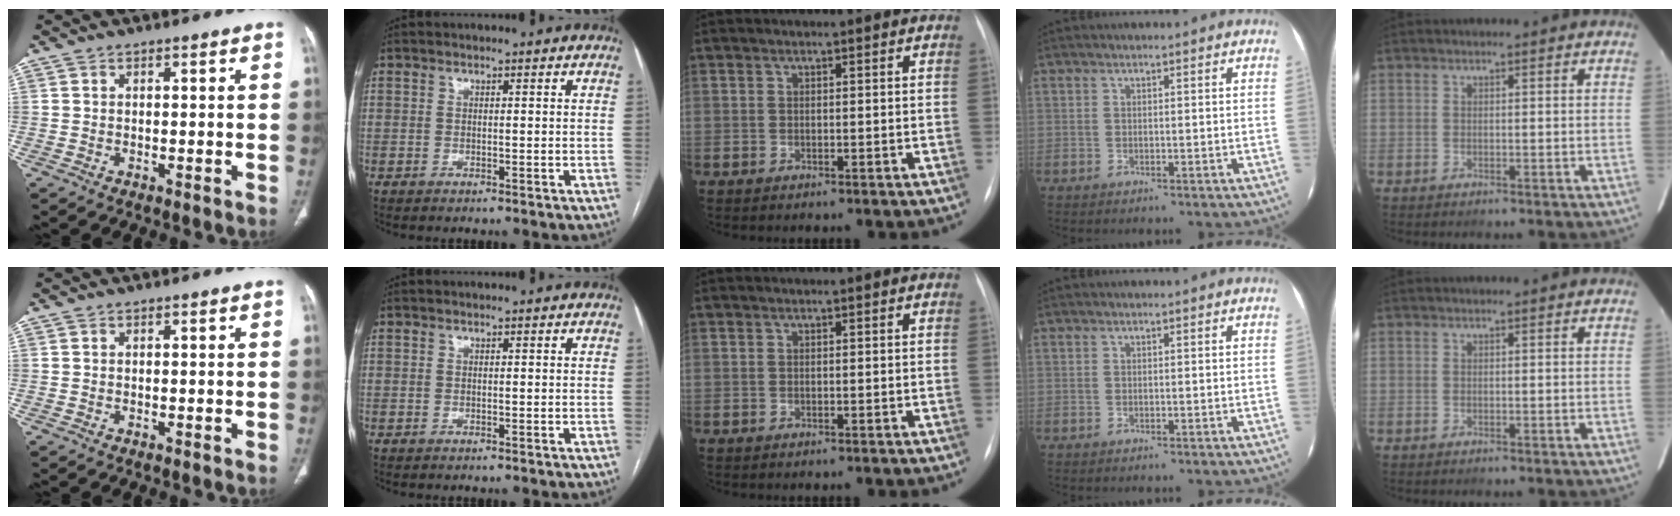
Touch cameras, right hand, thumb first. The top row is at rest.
{}